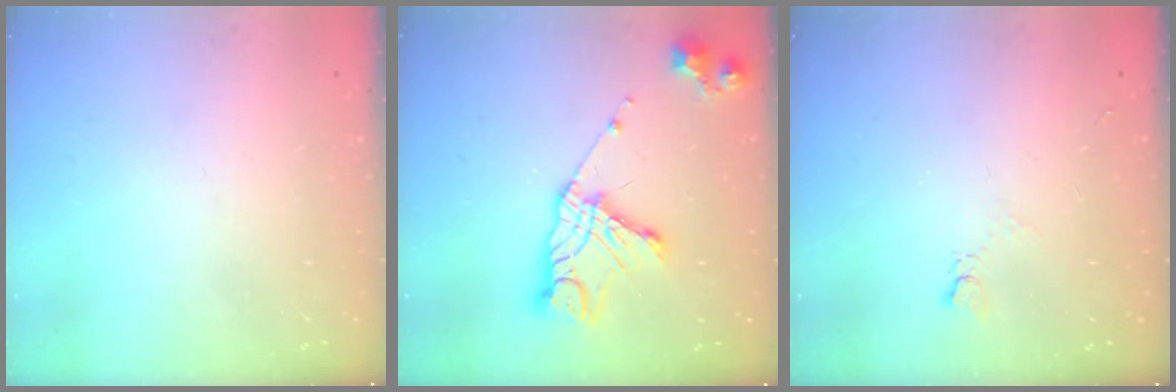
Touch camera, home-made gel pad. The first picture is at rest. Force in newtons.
{"total": 14.8, "press": 14.8, "slide": 1.4}
{"total": 3.1, "press": 3.1, "slide": 0.5}